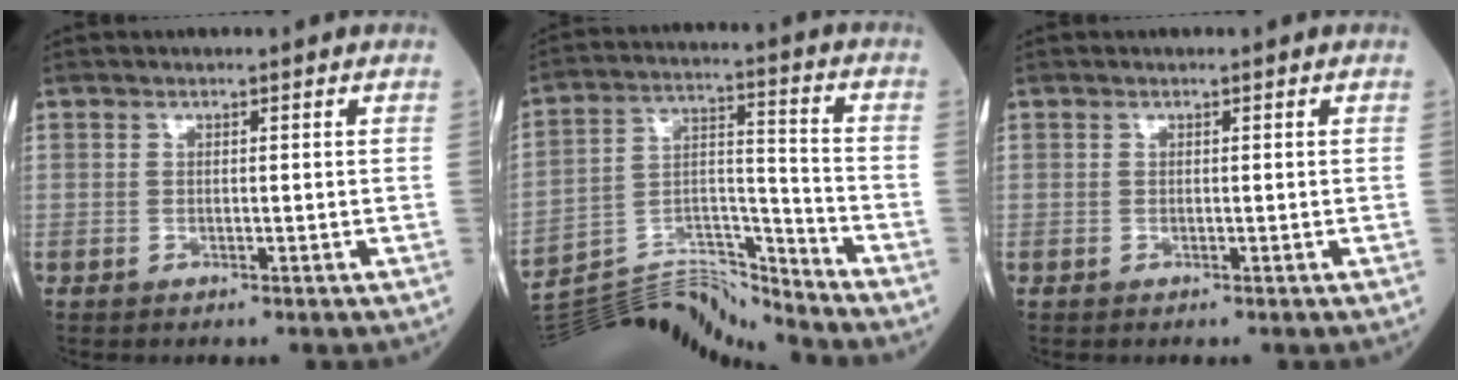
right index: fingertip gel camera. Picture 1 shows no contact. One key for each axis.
{"total": 15.2, "fx": -15.1, "fy": -1.4, "fz": 0.9, "tx": -0.020, "ty": 0.048, "tz": -0.266}
{"total": 0.0}